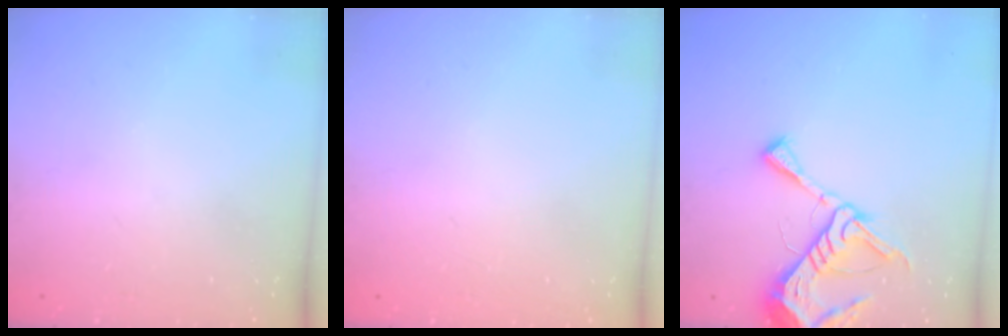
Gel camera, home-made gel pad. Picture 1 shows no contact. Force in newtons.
{"total": 1.8, "press": 1.8, "slide": 0.1}
{"total": 10.5, "press": 10.4, "slide": 1.1}